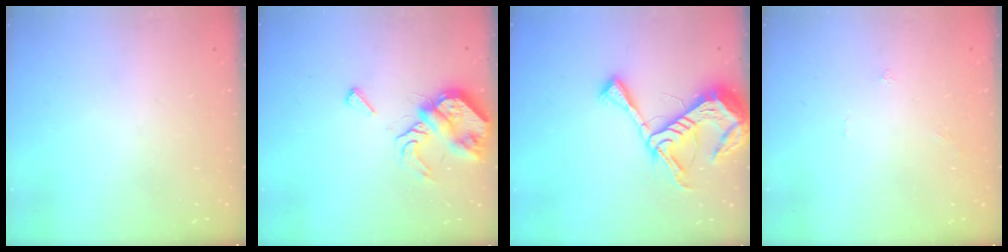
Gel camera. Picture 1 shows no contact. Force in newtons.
{"total": 8.3, "press": 8.3, "slide": 0.4}
{"total": 14.1, "press": 14.0, "slide": 1.4}
{"total": 0.0}